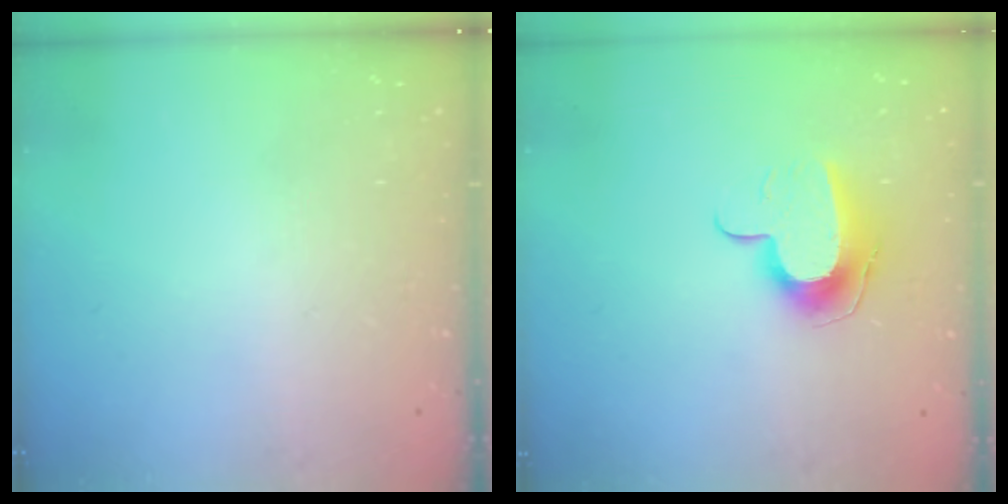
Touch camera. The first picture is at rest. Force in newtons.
{"total": 10.3, "press": 10.3, "slide": 0.4}